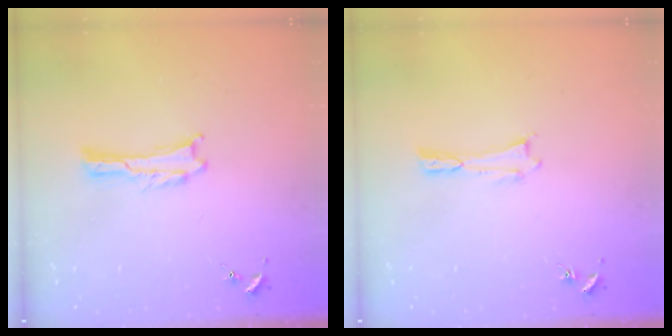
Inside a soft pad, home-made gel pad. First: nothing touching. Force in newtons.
{"total": 0.0}